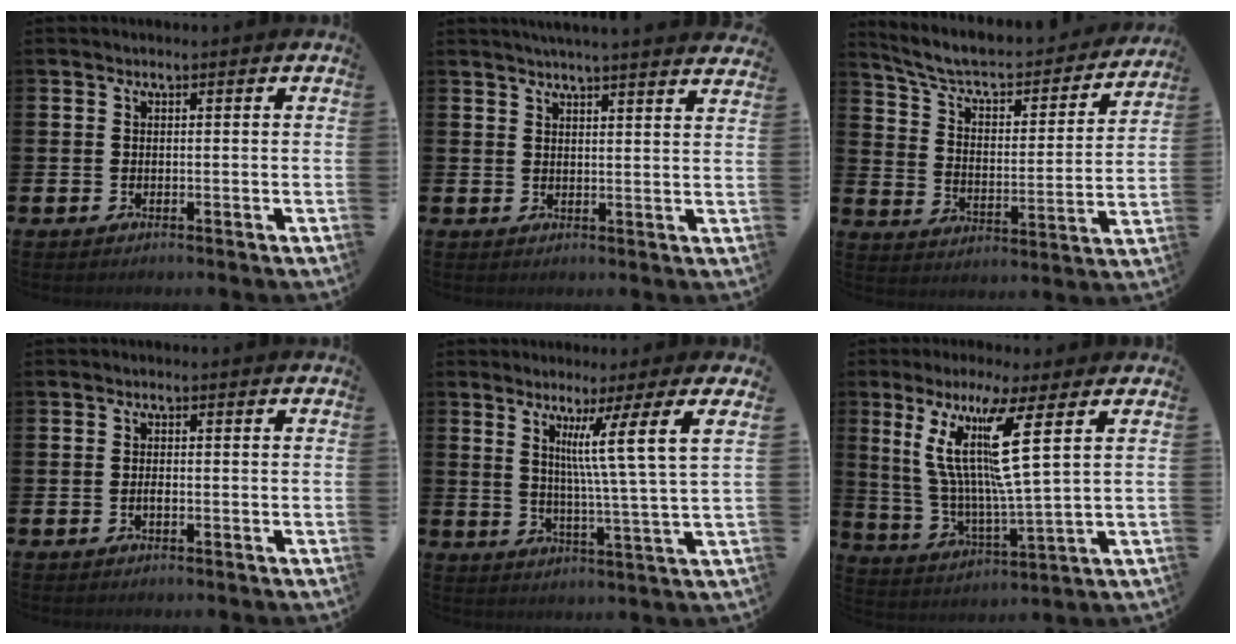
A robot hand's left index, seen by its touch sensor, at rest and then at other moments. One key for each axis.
{"total": 4.0, "fx": 3.8, "fy": -0.9, "fz": 0.5, "tx": -0.016, "ty": -0.020, "tz": 0.069}
{"total": 7.4, "fx": 6.5, "fy": 1.9, "fz": 3.0, "tx": -0.086, "ty": -0.050, "tz": 0.105}
{"total": 0.8, "fx": -0.4, "fy": 0.2, "fz": 0.6, "tx": -0.019, "ty": 0.001, "tz": -0.005}
{"total": 7.6, "fx": 4.0, "fy": -1.4, "fz": 6.4, "tx": -0.115, "ty": -0.031, "tz": 0.056}
{"total": 12.3, "fx": 6.3, "fy": 0.4, "fz": 10.5, "tx": -0.209, "ty": -0.024, "tz": 0.098}